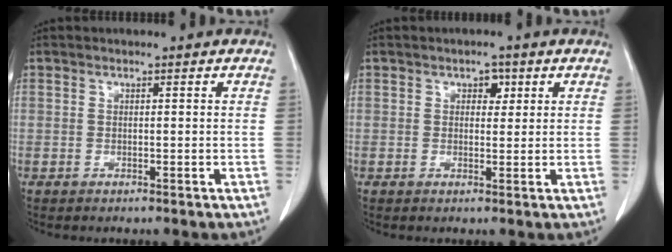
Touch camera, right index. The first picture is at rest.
{"total": 2.1, "force": [0.9, 1.4, 1.3], "torque": [-0.013, 0.003, 0.011]}